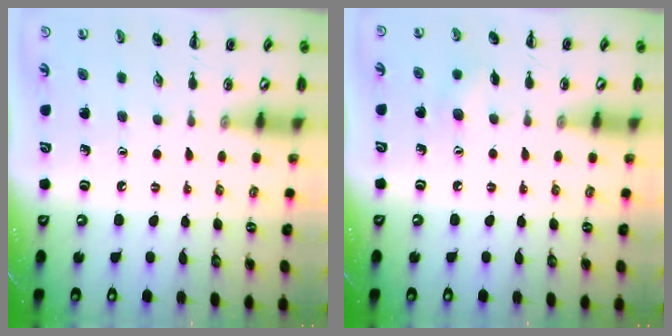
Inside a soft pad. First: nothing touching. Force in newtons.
{"total": 5.2, "press": 5.0, "slide": 1.4}